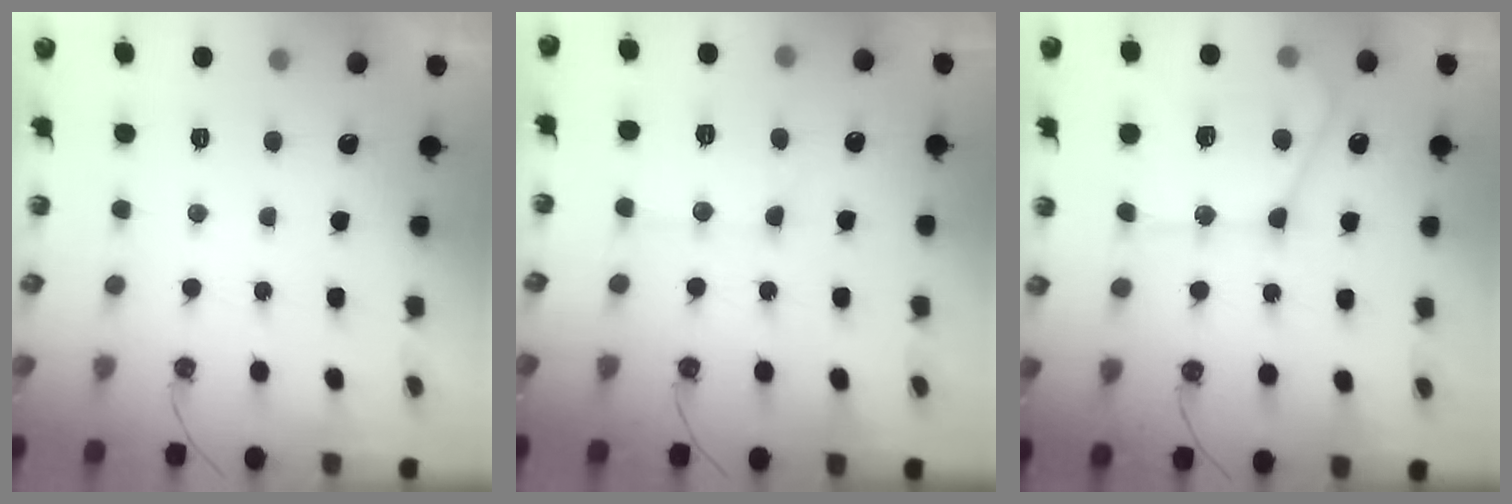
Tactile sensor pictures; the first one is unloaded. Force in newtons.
{"total": 10.5, "press": 10.4, "slide": 0.9}
{"total": 19.4, "press": 19.2, "slide": 2.1}